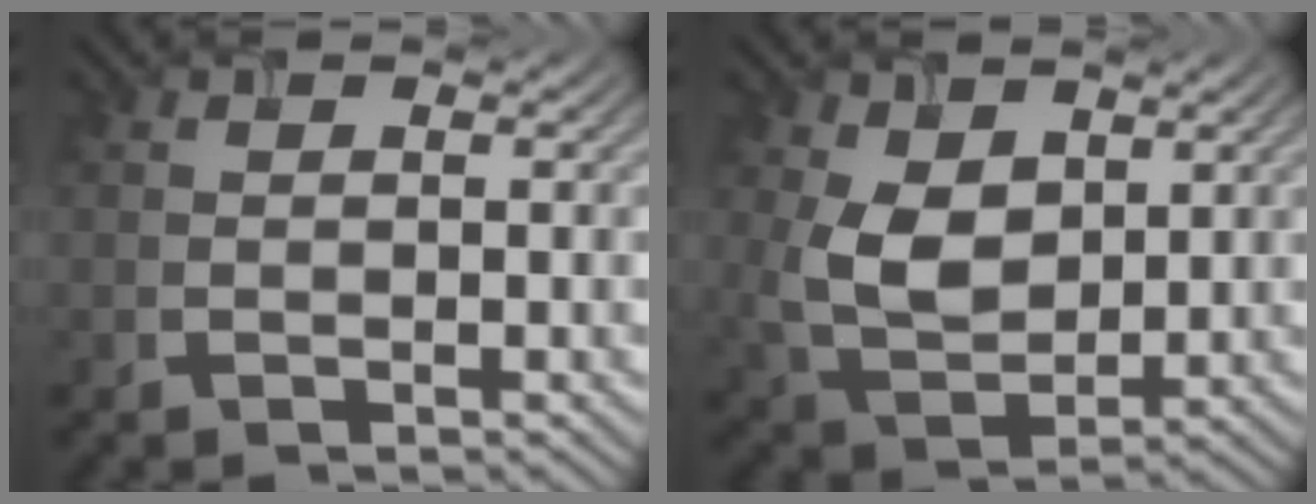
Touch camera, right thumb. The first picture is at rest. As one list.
[{"total": 7.2, "force": [2.0, 4.7, 5.1], "torque": [-0.122, -0.008, 0.042]}]